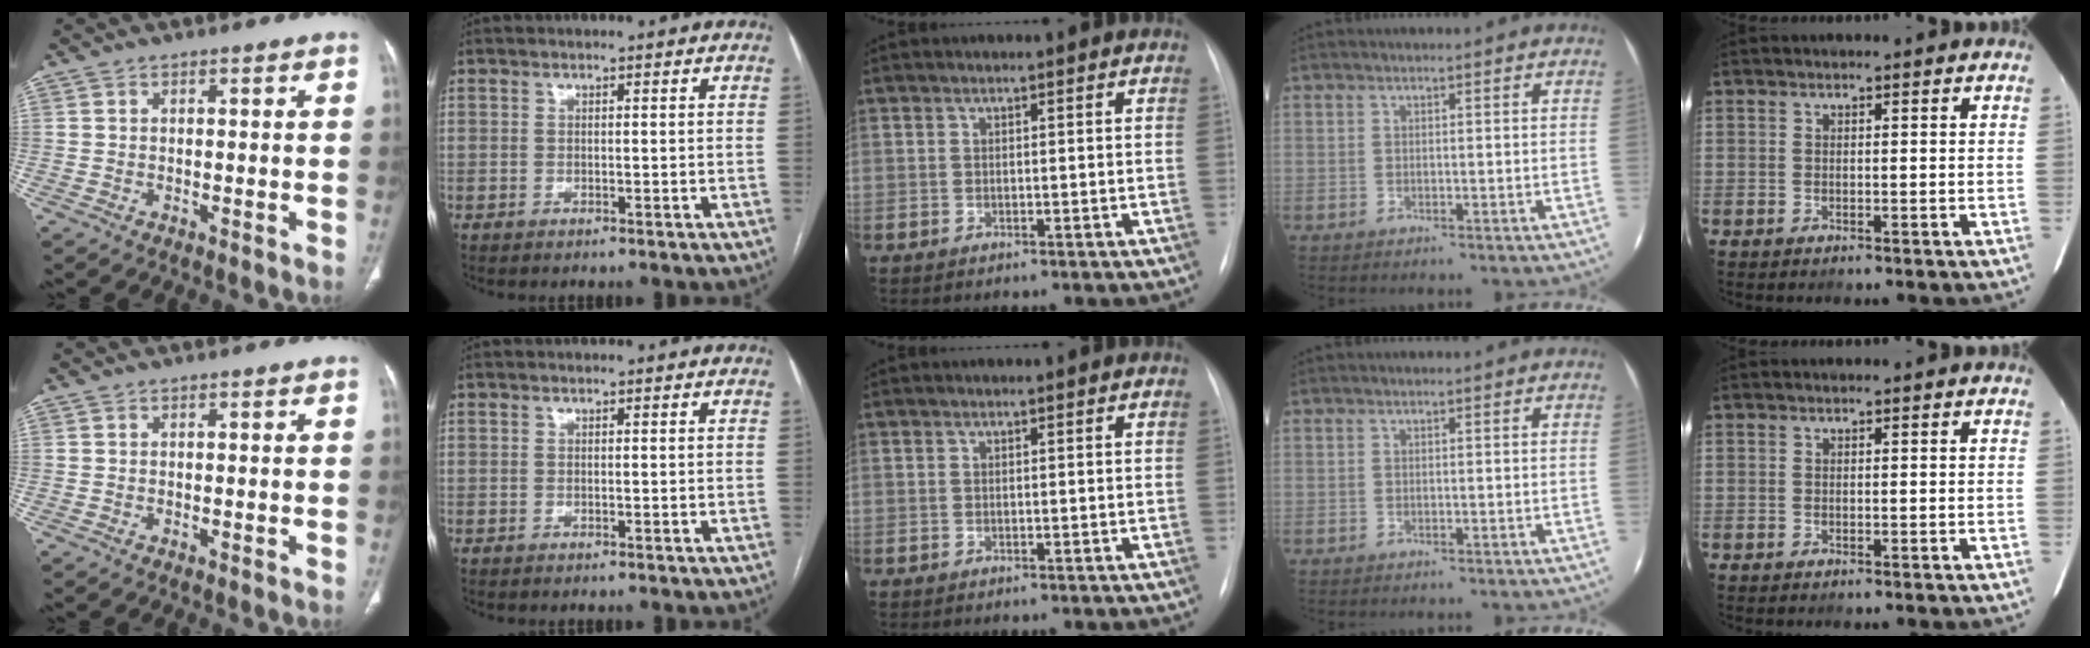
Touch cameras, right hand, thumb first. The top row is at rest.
{}